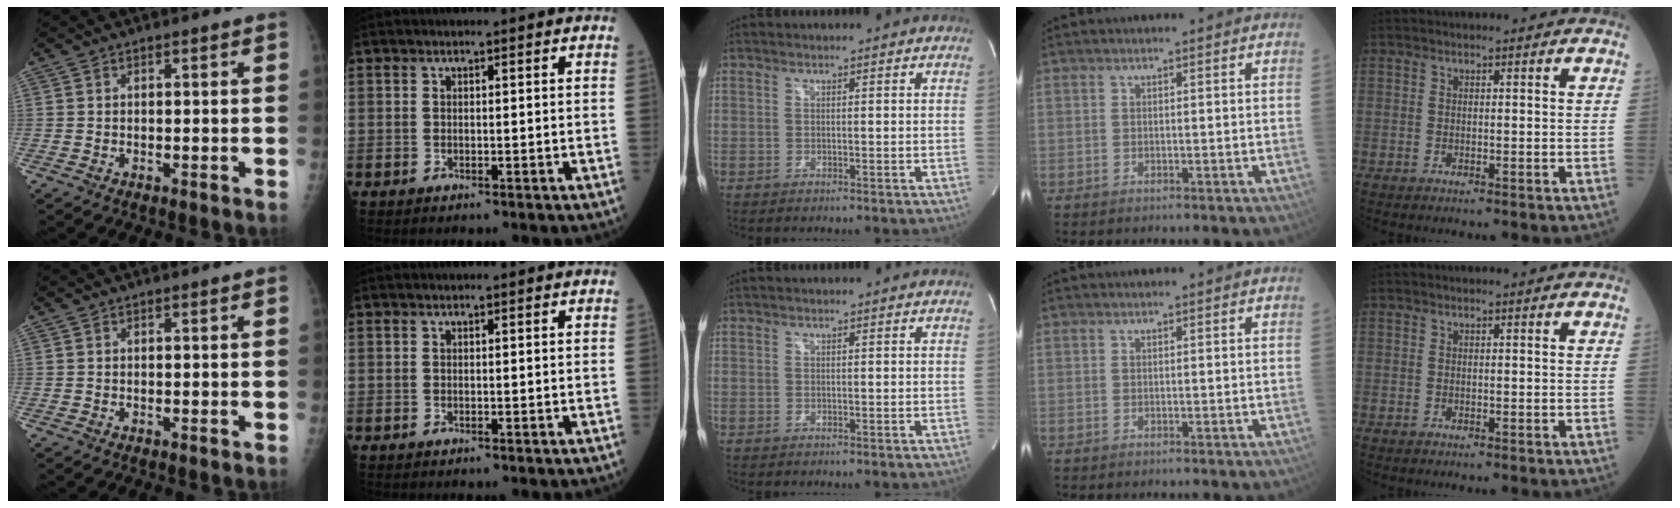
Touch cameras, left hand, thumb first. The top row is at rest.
{}